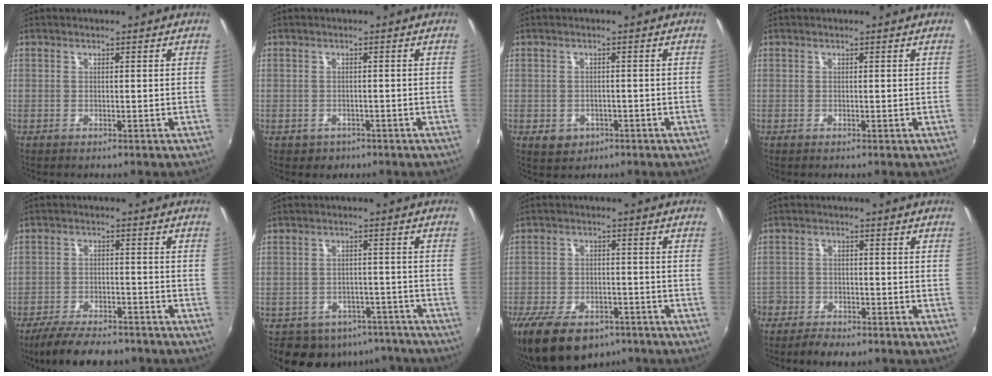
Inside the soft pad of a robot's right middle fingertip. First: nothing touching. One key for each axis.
{"total": 2.3, "fx": -1.1, "fy": 2.0, "fz": 0.5, "tx": -0.013, "ty": -0.003, "tz": -0.013}
{"total": 4.0, "fx": -1.6, "fy": 3.2, "fz": 1.5, "tx": -0.036, "ty": -0.004, "tz": -0.018}
{"total": 0.0}
{"total": 11.9, "fx": -9.8, "fy": 4.0, "fz": 5.5, "tx": -0.123, "ty": -0.015, "tz": -0.155}
{"total": 11.7, "fx": -8.9, "fy": 6.9, "fz": 3.2, "tx": -0.070, "ty": 0.016, "tz": -0.099}
{"total": 16.2, "fx": -11.0, "fy": 8.4, "fz": 8.3, "tx": -0.196, "ty": -0.029, "tz": -0.177}
{"total": 7.3, "fx": -5.7, "fy": 3.7, "fz": 2.7, "tx": -0.082, "ty": -0.009, "tz": -0.099}